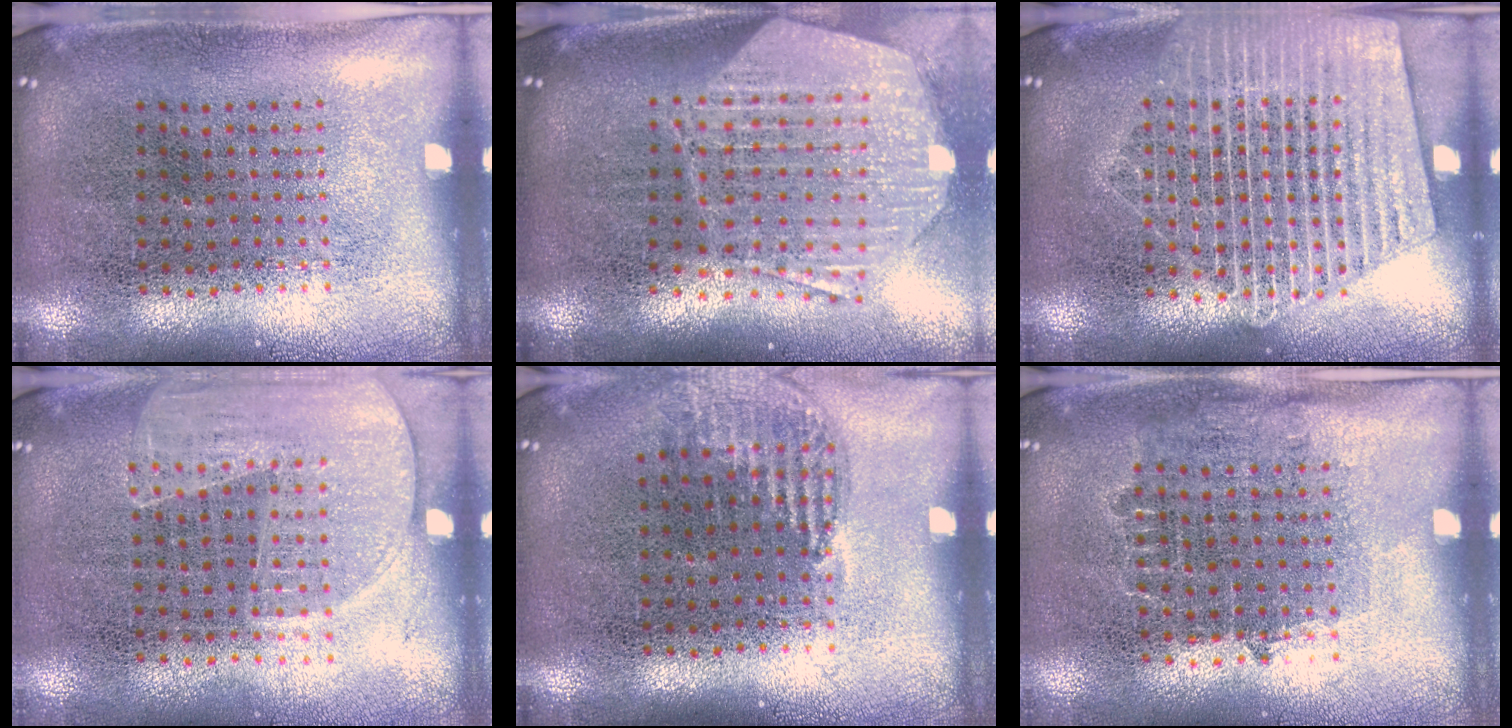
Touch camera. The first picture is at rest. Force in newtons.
{"total": 2.9, "press": 2.3, "slide": 1.8}
{"total": 2.3, "press": 2.2, "slide": 0.2}
{"total": 1.6, "press": 1.4, "slide": 0.8}
{"total": 1.0, "press": 1.0, "slide": 0.4}
{"total": 0.7, "press": 0.7, "slide": 0.3}